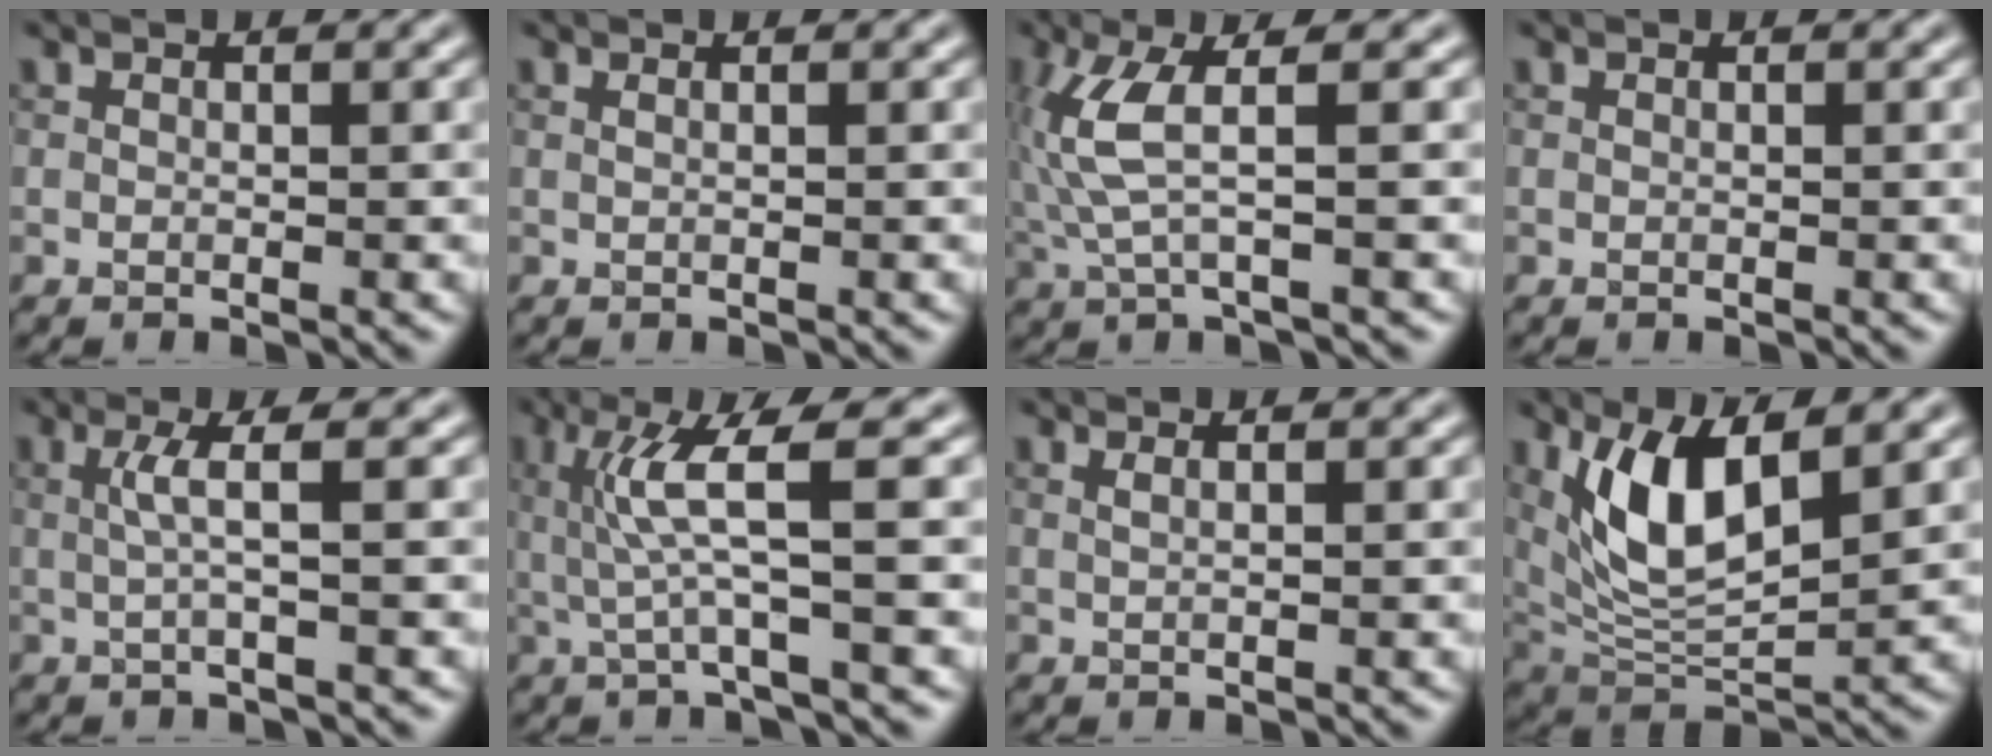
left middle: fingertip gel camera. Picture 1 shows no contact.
{"total": 1.1, "force": [0.6, 0.4, 0.8], "torque": [-0.009, -0.005, -0.004]}
{"total": 4.6, "force": [0.9, 0.8, 4.4], "torque": [-0.125, 0.003, 0.019]}
{"total": 0.0}
{"total": 2.4, "force": [0.3, 0.1, 2.4], "torque": [-0.054, 0.002, 0.005]}
{"total": 4.8, "force": [0.5, 0.2, 4.8], "torque": [-0.105, 0.005, 0.013]}
{"total": 1.6, "force": [0.8, 0.6, 1.2], "torque": [-0.015, -0.003, -0.005]}
{"total": 7.1, "force": [2.5, 2.8, 6.0], "torque": [-0.128, -0.009, 0.051]}